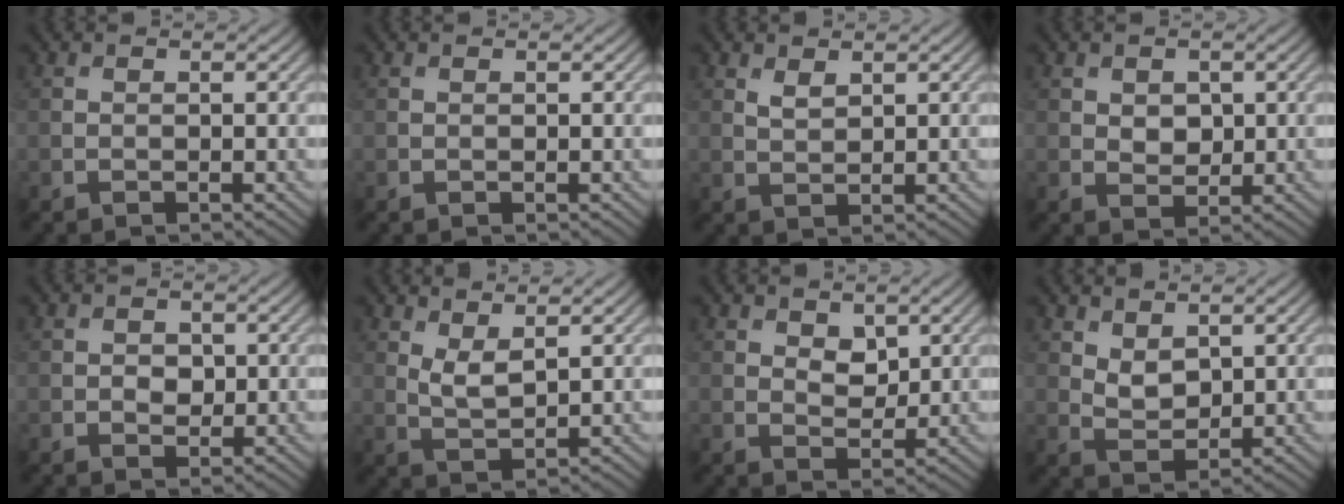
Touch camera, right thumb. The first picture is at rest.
{"total": 0.0}
{"total": 1.7, "force": [1.1, 0.7, 1.0], "torque": [-0.026, -0.003, 0.027]}
{"total": 2.5, "force": [0.7, 1.9, 1.5], "torque": [-0.035, -0.005, 0.011]}
{"total": 1.9, "force": [0.0, 1.5, 1.2], "torque": [-0.023, -0.005, -0.002]}
{"total": 3.1, "force": [1.6, 1.1, 2.3], "torque": [-0.057, -0.006, 0.038]}
{"total": 3.1, "force": [1.5, 1.9, 1.9], "torque": [-0.037, -0.005, 0.023]}
{"total": 3.3, "force": [1.8, 1.9, 2.0], "torque": [-0.048, -0.006, 0.038]}